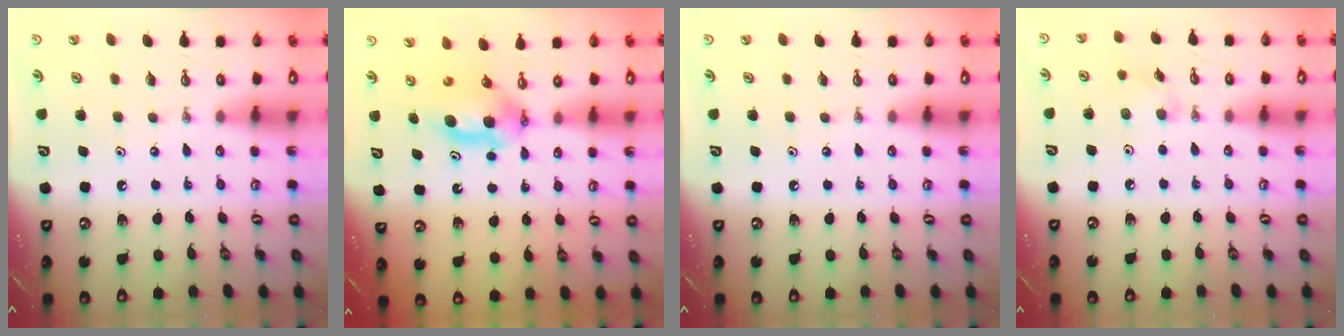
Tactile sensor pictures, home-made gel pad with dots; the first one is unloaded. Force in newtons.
{"total": 6.6, "press": 6.0, "slide": 2.8}
{"total": 0.0}
{"total": 5.7, "press": 5.7, "slide": 0.8}